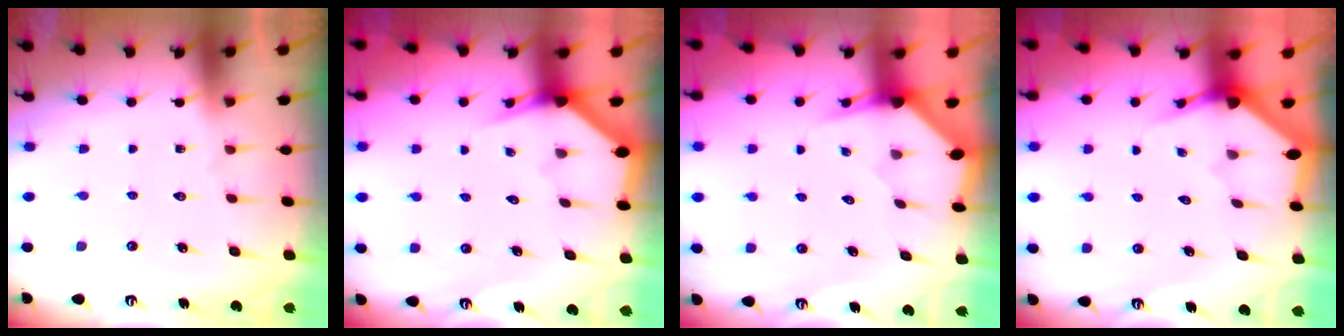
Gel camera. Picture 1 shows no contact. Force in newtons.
{"total": 3.1, "press": 3.1, "slide": 0.1}
{"total": 2.7, "press": 2.7, "slide": 0.2}
{"total": 3.1, "press": 3.1, "slide": 0.1}